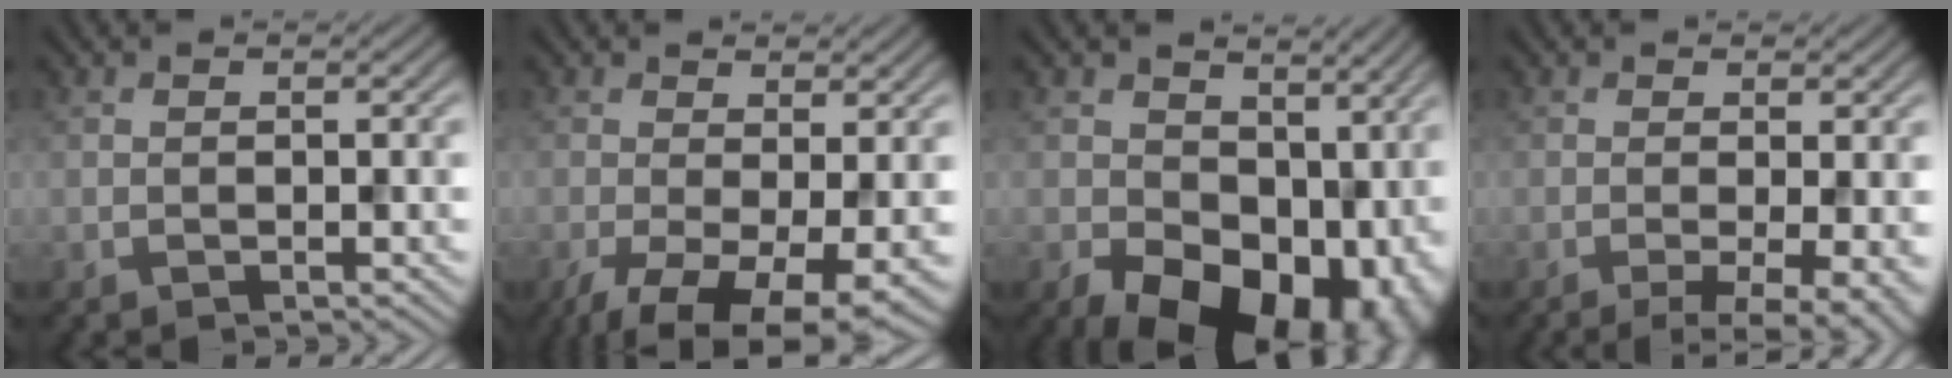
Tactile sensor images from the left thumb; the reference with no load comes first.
{"total": 9.1, "force": [-3.6, 3.7, 7.5], "torque": [-0.145, -0.031, -0.053]}
{"total": 15.2, "force": [-1.9, 10.9, 10.5], "torque": [-0.142, -0.056, -0.007]}
{"total": 5.7, "force": [-1.7, 1.3, 5.2], "torque": [-0.077, -0.007, -0.025]}